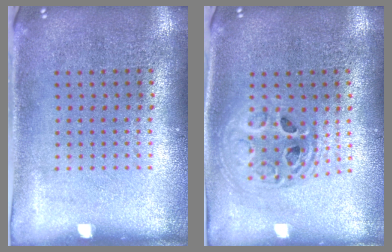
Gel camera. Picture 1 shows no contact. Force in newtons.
{"total": 1.8, "press": 1.5, "slide": 1.0}